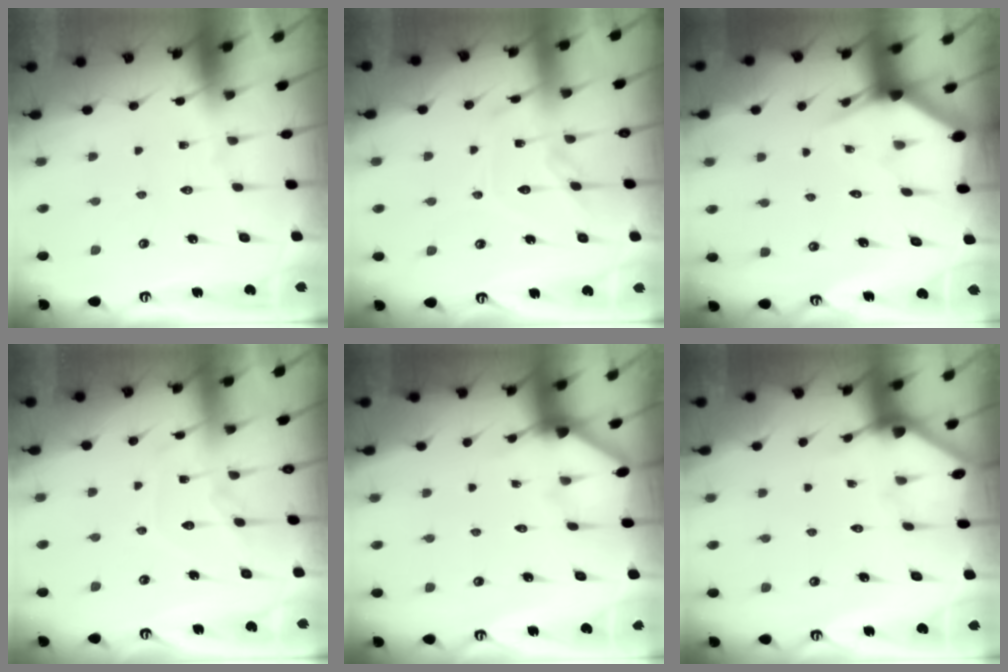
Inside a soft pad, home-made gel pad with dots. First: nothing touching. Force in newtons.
{"total": 11.4, "press": 11.4, "slide": 0.4}
{"total": 3.0, "press": 3.0, "slide": 0.1}
{"total": 9.4, "press": 9.4, "slide": 0.2}
{"total": 2.6, "press": 2.6, "slide": 0.4}
{"total": 2.2, "press": 2.2, "slide": 0.1}